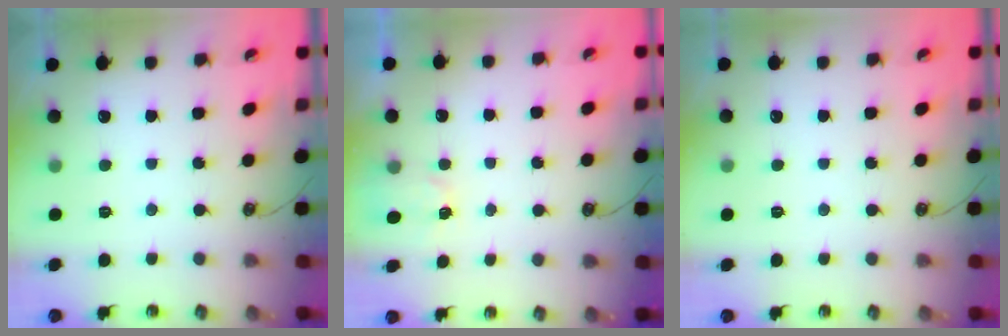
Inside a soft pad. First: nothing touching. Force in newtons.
{"total": 2.2, "press": 2.2, "slide": 0.4}
{"total": 0.0}